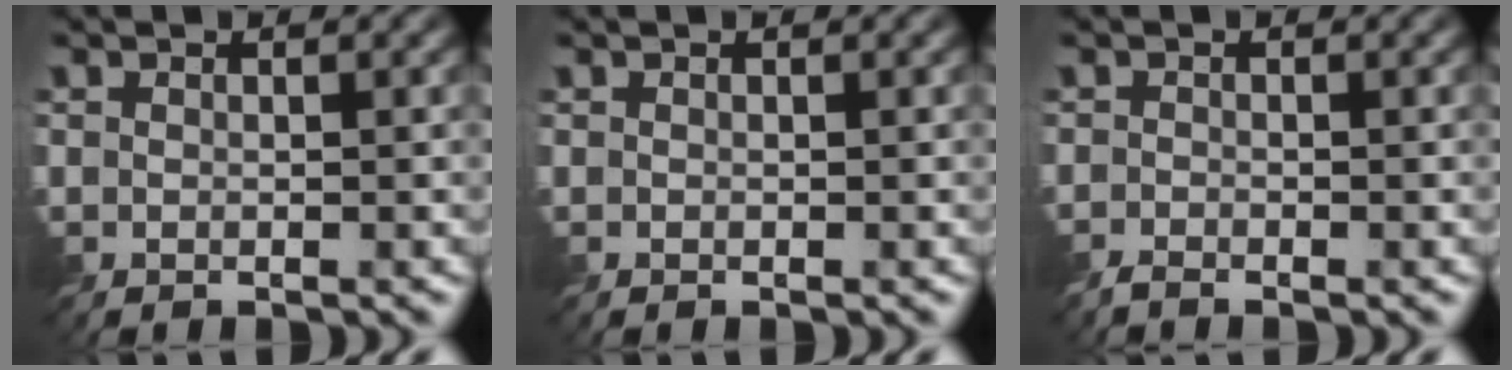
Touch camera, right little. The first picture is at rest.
{"total": 0.0}
{"total": 1.1, "force": [-1.0, 0.2, 0.3], "torque": [-0.006, -0.001, -0.025]}